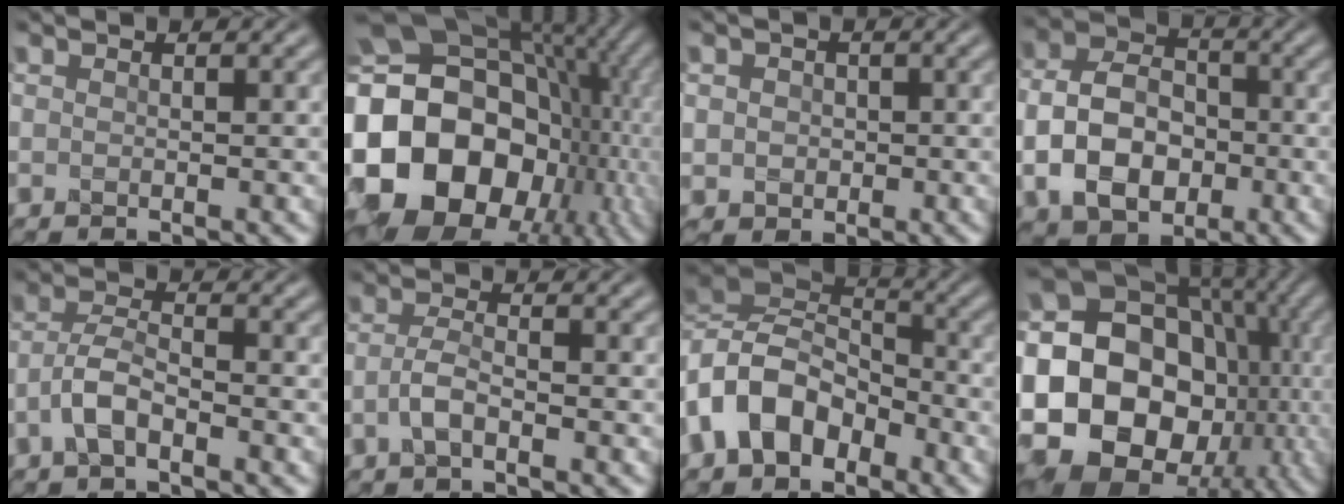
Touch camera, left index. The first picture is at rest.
{"total": 20.9, "force": [-2.1, 17.0, 11.8], "torque": [-0.234, -0.018, -0.052]}
{"total": 3.1, "force": [0.5, 3.0, 0.8], "torque": [0.010, 0.015, -0.017]}
{"total": 7.7, "force": [-1.9, 5.6, 4.9], "torque": [-0.095, 0.003, -0.044]}
{"total": 2.9, "force": [-1.7, 1.0, 2.2], "torque": [-0.042, 0.012, -0.041]}
{"total": 2.0, "force": [-1.0, 0.6, 1.7], "torque": [-0.039, 0.006, -0.027]}
{"total": 8.3, "force": [-2.5, 5.8, 5.5], "torque": [-0.104, 0.015, -0.064]}
{"total": 22.7, "force": [-2.4, 19.2, 11.8], "torque": [-0.206, 0.008, -0.073]}